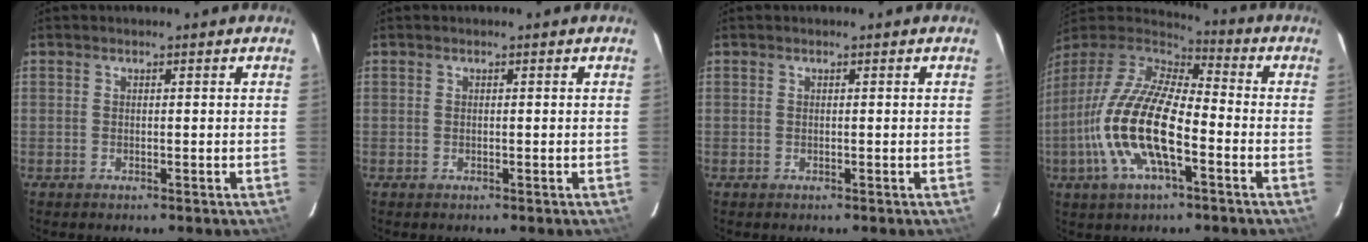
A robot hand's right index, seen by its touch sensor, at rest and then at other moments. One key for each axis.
{"total": 0.0}
{"total": 0.0}
{"total": 18.8, "fx": -6.0, "fy": 6.7, "fz": 16.6, "tx": -0.339, "ty": -0.016, "tz": -0.123}